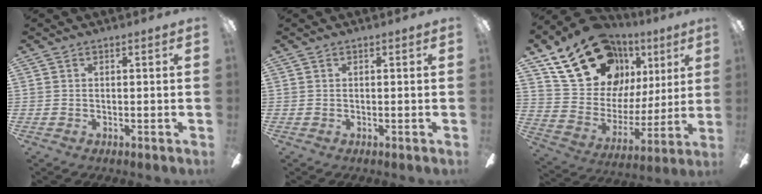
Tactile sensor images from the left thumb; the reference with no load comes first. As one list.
[{"total": 0.0}, {"total": 23.3, "force": [14.1, 15.0, 11.0], "torque": [-0.190, -0.063, 0.275]}]